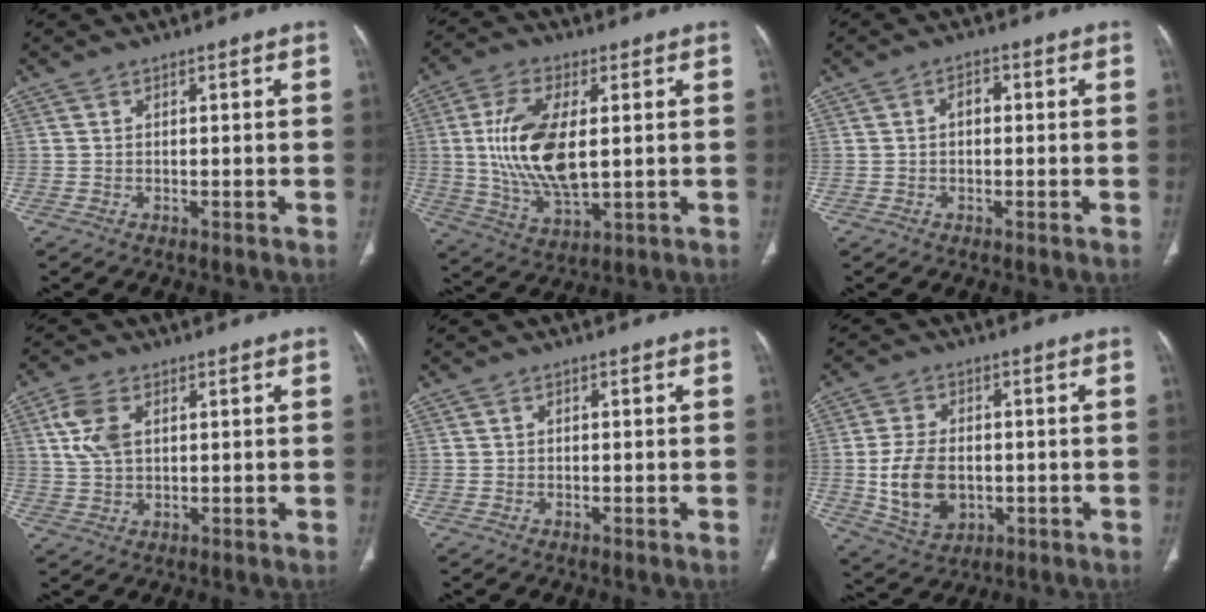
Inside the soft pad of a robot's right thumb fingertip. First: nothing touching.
{"total": 15.7, "force": [1.4, 7.6, 13.7], "torque": [-0.269, -0.013, 0.034]}
{"total": 2.4, "force": [0.1, 1.6, 1.8], "torque": [-0.020, 0.011, -0.003]}
{"total": 6.5, "force": [1.9, 3.8, 4.9], "torque": [-0.106, 0.004, 0.040]}
{"total": 0.0}
{"total": 11.1, "force": [-1.2, 7.6, 8.0], "torque": [-0.138, 0.001, -0.008]}